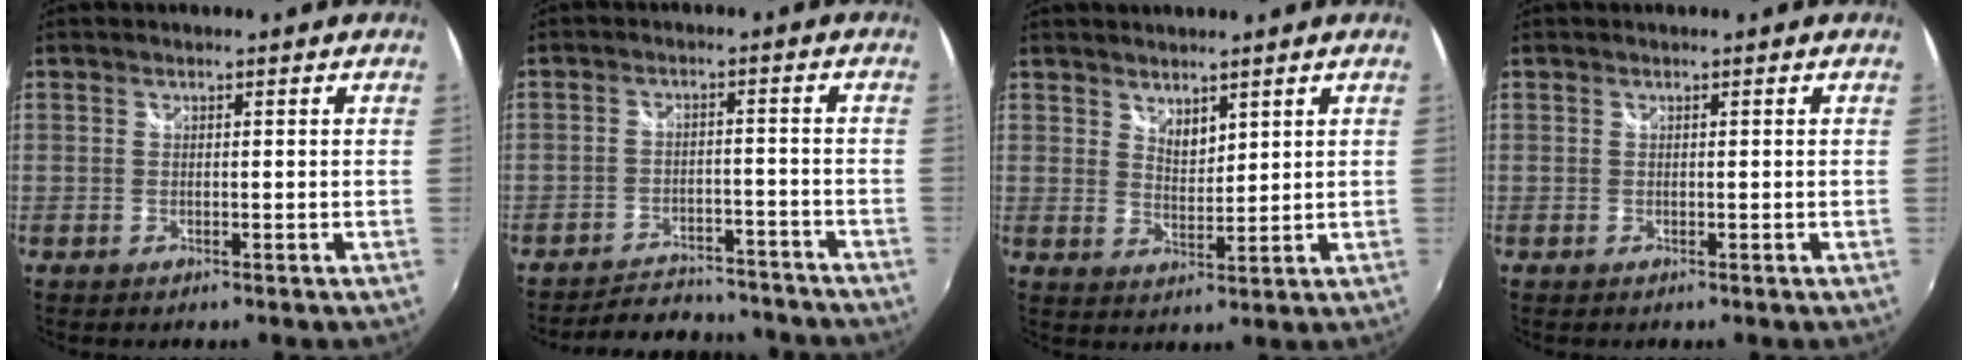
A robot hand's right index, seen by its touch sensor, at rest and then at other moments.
{"total": 14.1, "force": [-12.7, 4.6, 3.8], "torque": [-0.089, 0.021, -0.162]}
{"total": 3.6, "force": [3.0, 1.4, 1.5], "torque": [-0.019, -0.003, 0.053]}
{"total": 0.0}